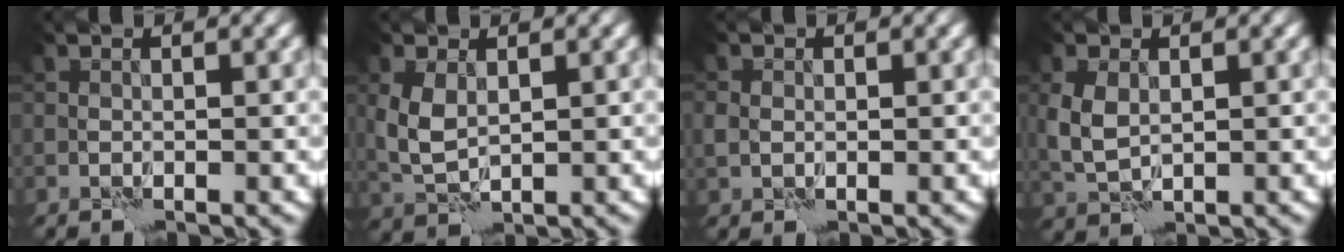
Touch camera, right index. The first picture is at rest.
{"total": 3.0, "force": [0.9, 1.7, 2.3], "torque": [-0.061, 0.000, 0.024]}
{"total": 1.5, "force": [0.2, 1.3, 0.9], "torque": [-0.020, -0.006, 0.008]}
{"total": 3.1, "force": [0.8, 2.0, 2.2], "torque": [-0.062, -0.002, 0.018]}